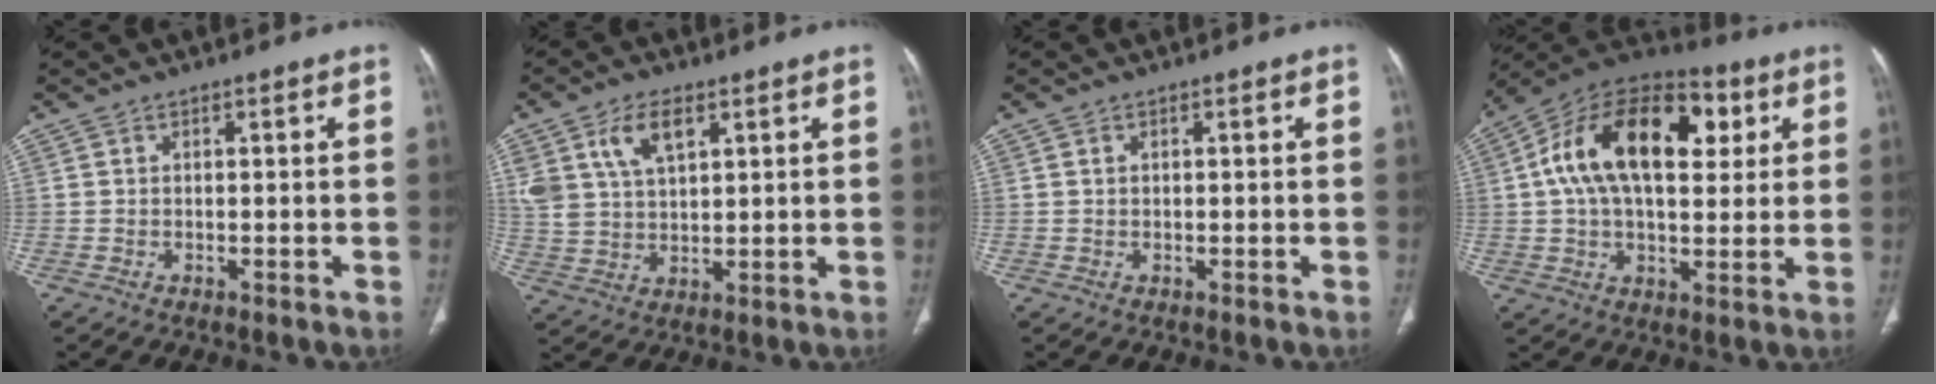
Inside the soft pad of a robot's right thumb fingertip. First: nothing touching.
{"total": 9.1, "force": [4.4, 4.9, 6.3], "torque": [-0.115, -0.012, 0.090]}
{"total": 0.5, "force": [0.2, 0.4, 0.3], "torque": [-0.006, 0.001, 0.004]}
{"total": 22.6, "force": [5.7, 12.8, 17.7], "torque": [-0.284, 0.022, 0.084]}